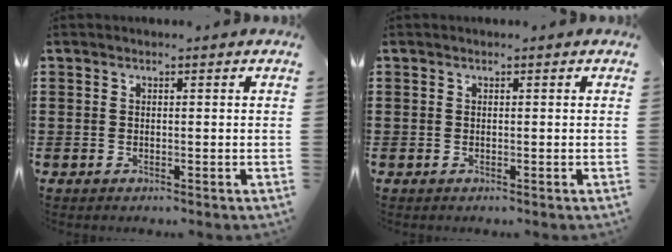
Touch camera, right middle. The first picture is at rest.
{"total": 0.0}